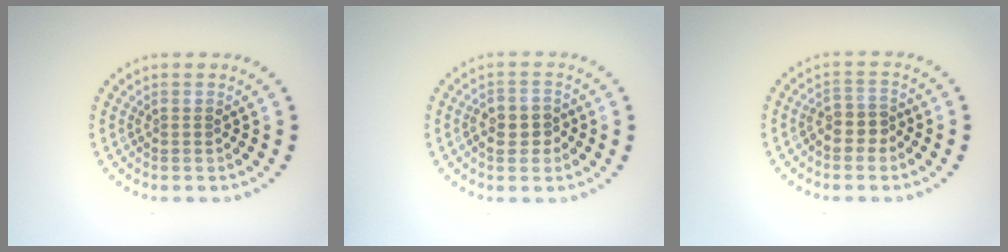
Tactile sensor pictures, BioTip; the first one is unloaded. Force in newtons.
{"total": 2.3, "press": 2.2, "slide": 0.6}
{"total": 2.4, "press": 2.2, "slide": 1.1}